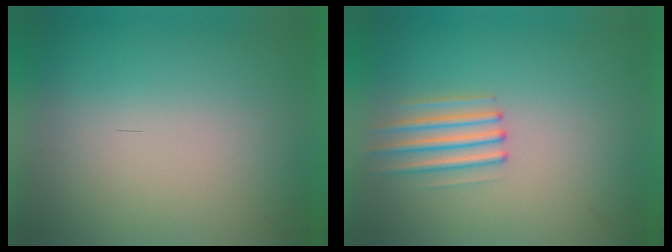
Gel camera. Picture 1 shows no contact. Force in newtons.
{"total": 2.2}